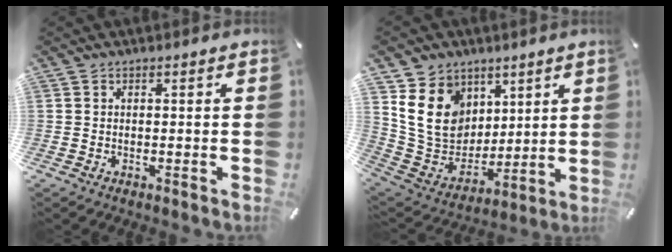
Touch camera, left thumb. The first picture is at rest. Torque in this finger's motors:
{"motor_torque": [1.53, 1.45, 1.45, -1.32, 0.12]}